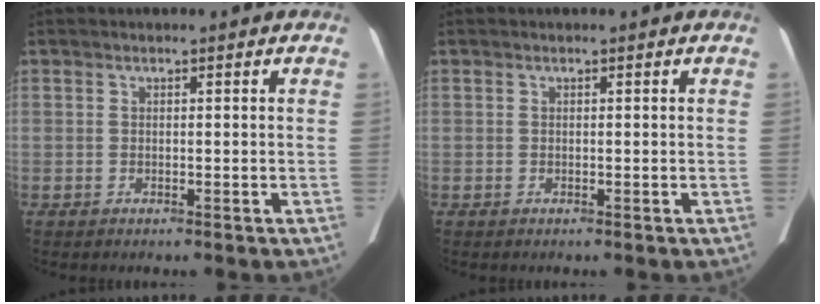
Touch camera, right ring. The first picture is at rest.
{"total": 0.0}